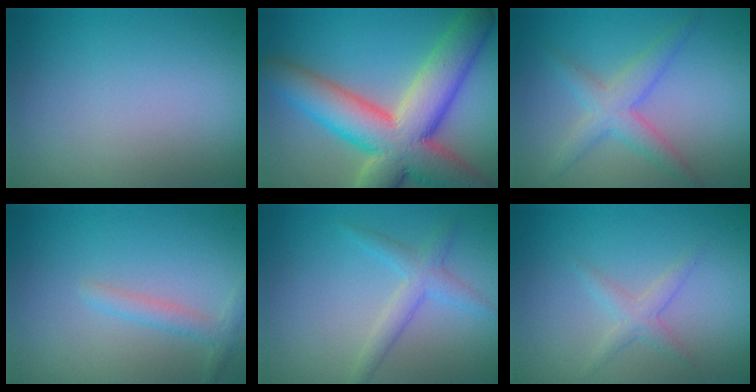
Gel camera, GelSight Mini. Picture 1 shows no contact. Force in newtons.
{"total": 12.3, "press": 12.3, "slide": 1.0}
{"total": 2.4, "press": 2.4, "slide": 0.1}
{"total": 1.6, "press": 1.6, "slide": 0.1}
{"total": 2.3, "press": 2.3, "slide": 0.2}
{"total": 1.6, "press": 1.6, "slide": 0.1}